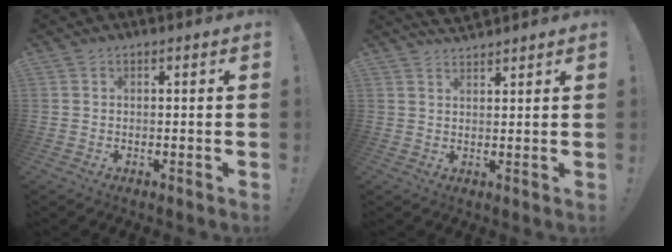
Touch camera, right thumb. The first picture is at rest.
{"total": 3.6, "force": [3.5, 0.7, 0.6], "torque": [0.000, -0.023, 0.064]}